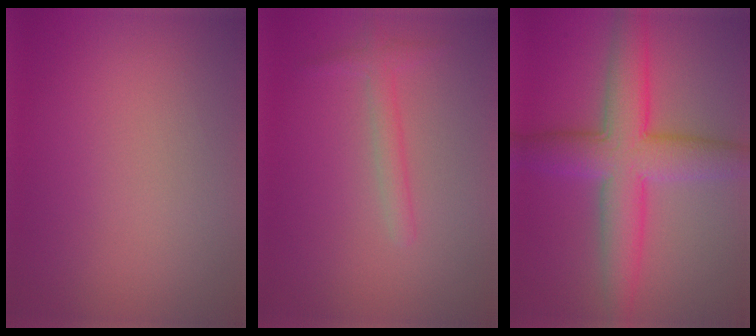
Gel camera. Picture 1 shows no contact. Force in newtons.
{"total": 1.6, "press": 1.6, "slide": 0.1}
{"total": 7.4, "press": 7.4, "slide": 0.1}